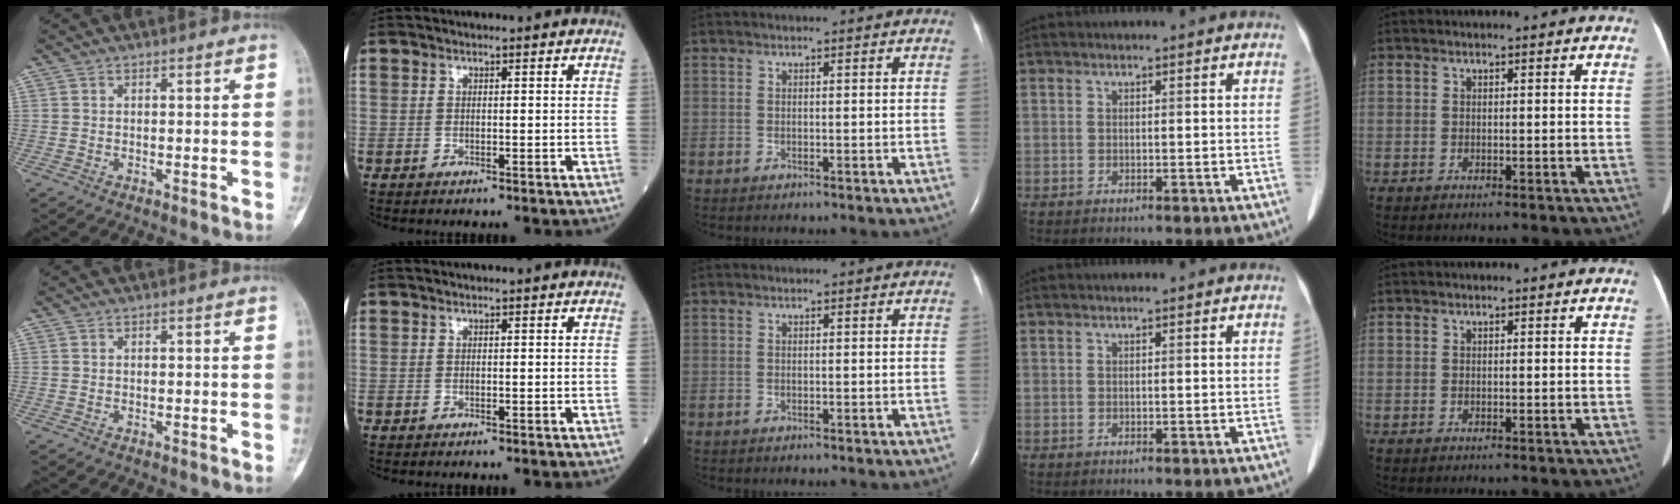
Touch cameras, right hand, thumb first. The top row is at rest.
{}